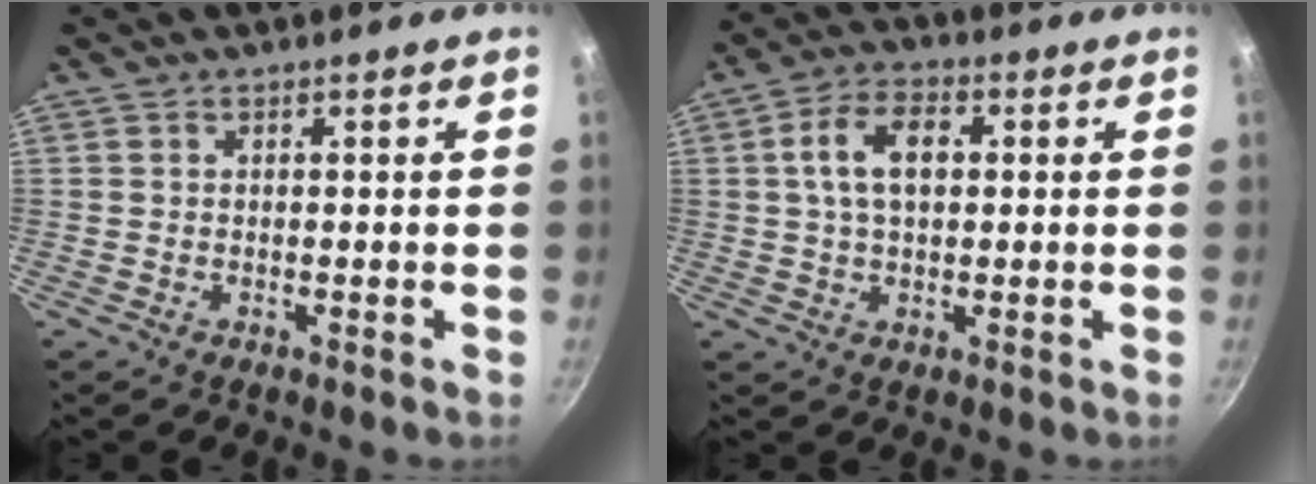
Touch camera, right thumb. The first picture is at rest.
{"total": 9.2, "force": [1.6, 5.6, 7.1], "torque": [-0.113, 0.017, 0.020]}